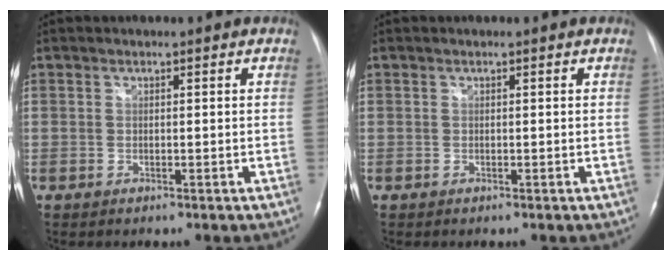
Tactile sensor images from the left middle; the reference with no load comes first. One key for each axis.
{"total": 0.0}